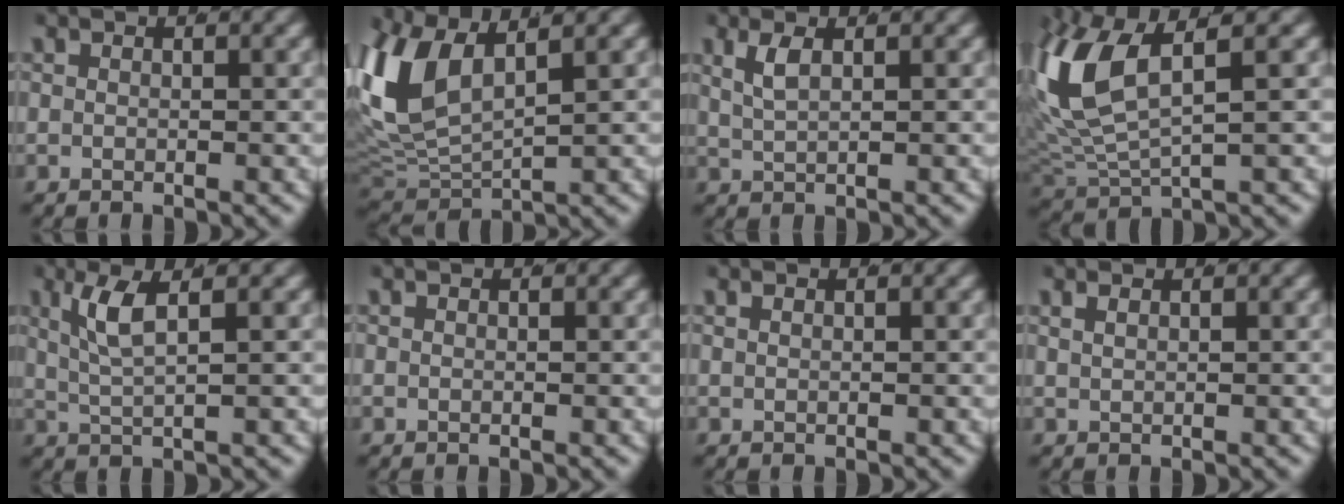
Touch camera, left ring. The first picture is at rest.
{"total": 7.4, "force": [2.0, 4.8, 5.3], "torque": [-0.151, -0.006, 0.046]}
{"total": 1.5, "force": [0.8, 0.0, 1.2], "torque": [-0.033, -0.005, 0.027]}
{"total": 7.5, "force": [1.5, 4.4, 5.9], "torque": [-0.150, -0.006, 0.040]}
{"total": 2.8, "force": [1.2, 0.2, 2.5], "torque": [-0.061, -0.004, 0.031]}
{"total": 0.0}
{"total": 0.6, "force": [0.4, -0.4, 0.2], "torque": [0.001, 0.000, 0.008]}
{"total": 0.9, "force": [0.7, -0.4, 0.3], "torque": [-0.006, -0.002, 0.018]}